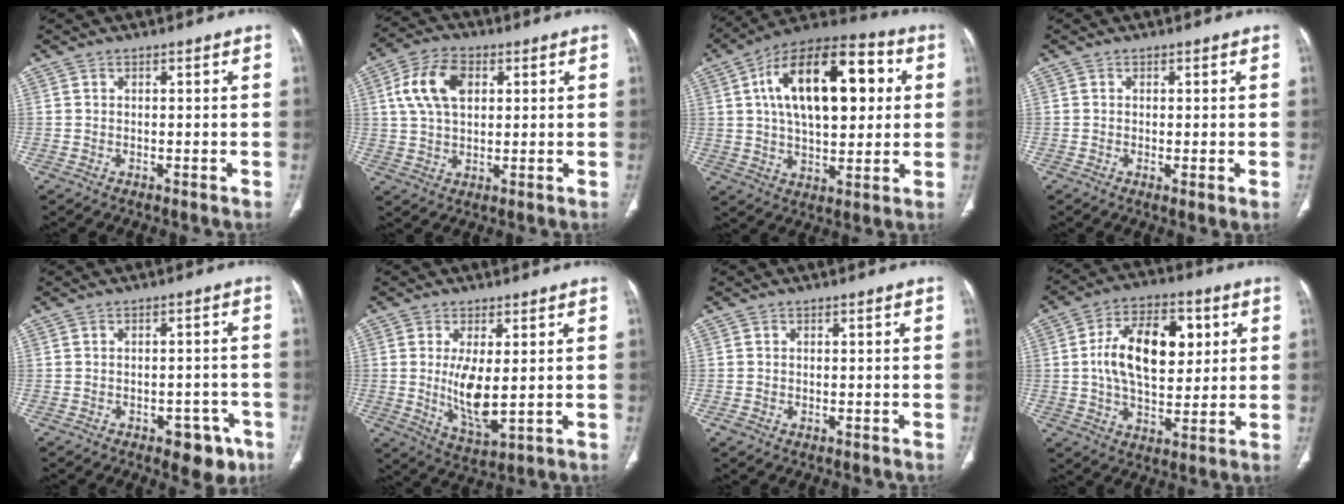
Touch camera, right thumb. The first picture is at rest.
{"total": 10.5, "force": [2.9, 6.5, 7.6], "torque": [-0.139, 0.009, 0.051]}
{"total": 23.1, "force": [5.3, 11.6, 19.2], "torque": [-0.286, 0.014, 0.076]}
{"total": 1.7, "force": [-0.2, 0.3, 1.6], "torque": [-0.038, -0.009, -0.005]}
{"total": 6.7, "force": [-3.8, 3.7, 4.1], "torque": [-0.026, 0.022, -0.043]}
{"total": 8.4, "force": [0.4, 3.1, 7.8], "torque": [-0.148, -0.026, 0.020]}
{"total": 1.1, "force": [-0.3, 0.8, 0.6], "torque": [-0.014, 0.000, -0.005]}
{"total": 16.2, "force": [3.0, 9.3, 12.9], "torque": [-0.189, 0.003, 0.049]}